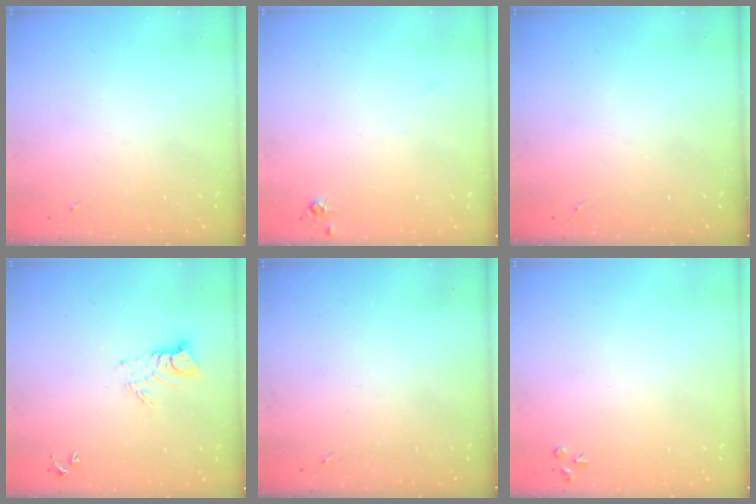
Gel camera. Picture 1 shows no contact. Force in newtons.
{"total": 4.7, "press": 4.7, "slide": 0.7}
{"total": 0.0}
{"total": 6.7, "press": 6.7, "slide": 0.6}
{"total": 0.0}
{"total": 3.5, "press": 3.5, "slide": 0.4}